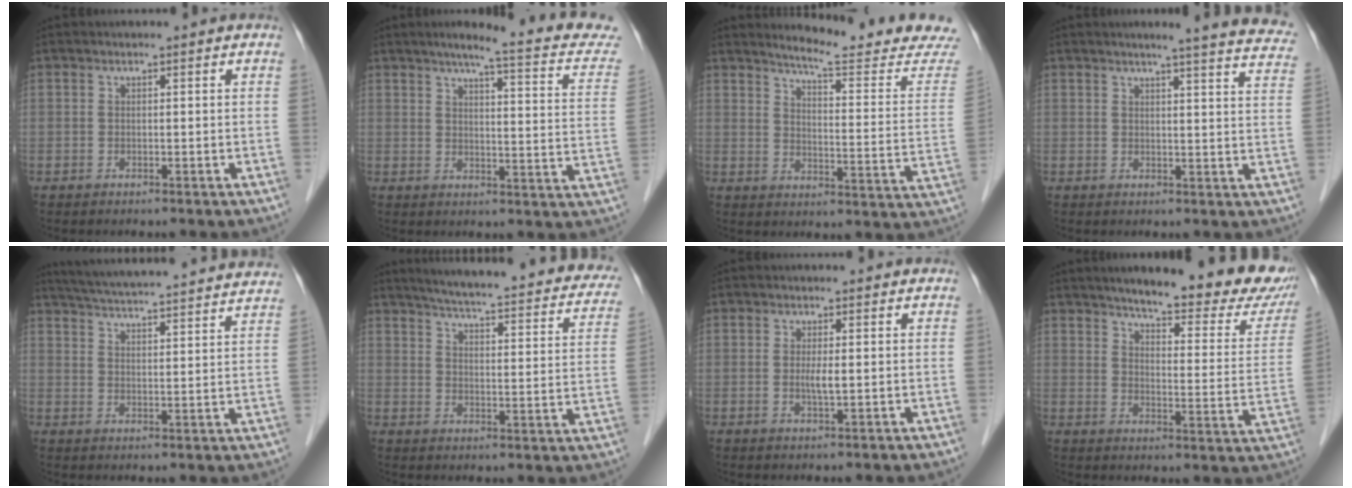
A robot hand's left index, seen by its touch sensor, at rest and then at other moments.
{"total": 16.5, "force": [14.0, 1.4, 8.6], "torque": [-0.102, -0.026, 0.151]}
{"total": 16.5, "force": [15.8, -0.4, 4.8], "torque": [-0.067, -0.099, 0.187]}
{"total": 16.7, "force": [14.9, 0.7, 7.6], "torque": [-0.087, -0.037, 0.155]}
{"total": 26.4, "force": [24.5, 1.5, 9.7], "torque": [-0.161, -0.012, 0.315]}
{"total": 27.2, "force": [23.2, 4.4, 13.5], "torque": [-0.188, -0.025, 0.273]}
{"total": 2.0, "force": [0.0, 0.2, 1.9], "torque": [-0.043, -0.003, 0.001]}
{"total": 21.9, "force": [18.0, 4.1, 11.9], "torque": [-0.147, -0.028, 0.214]}